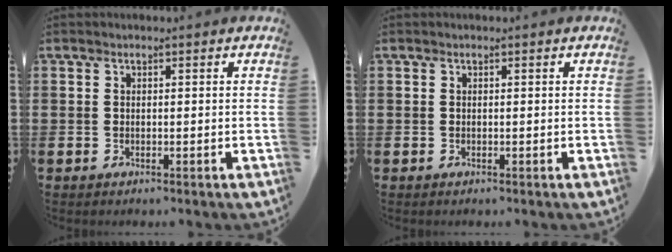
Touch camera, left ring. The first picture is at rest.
{"total": 0.0}